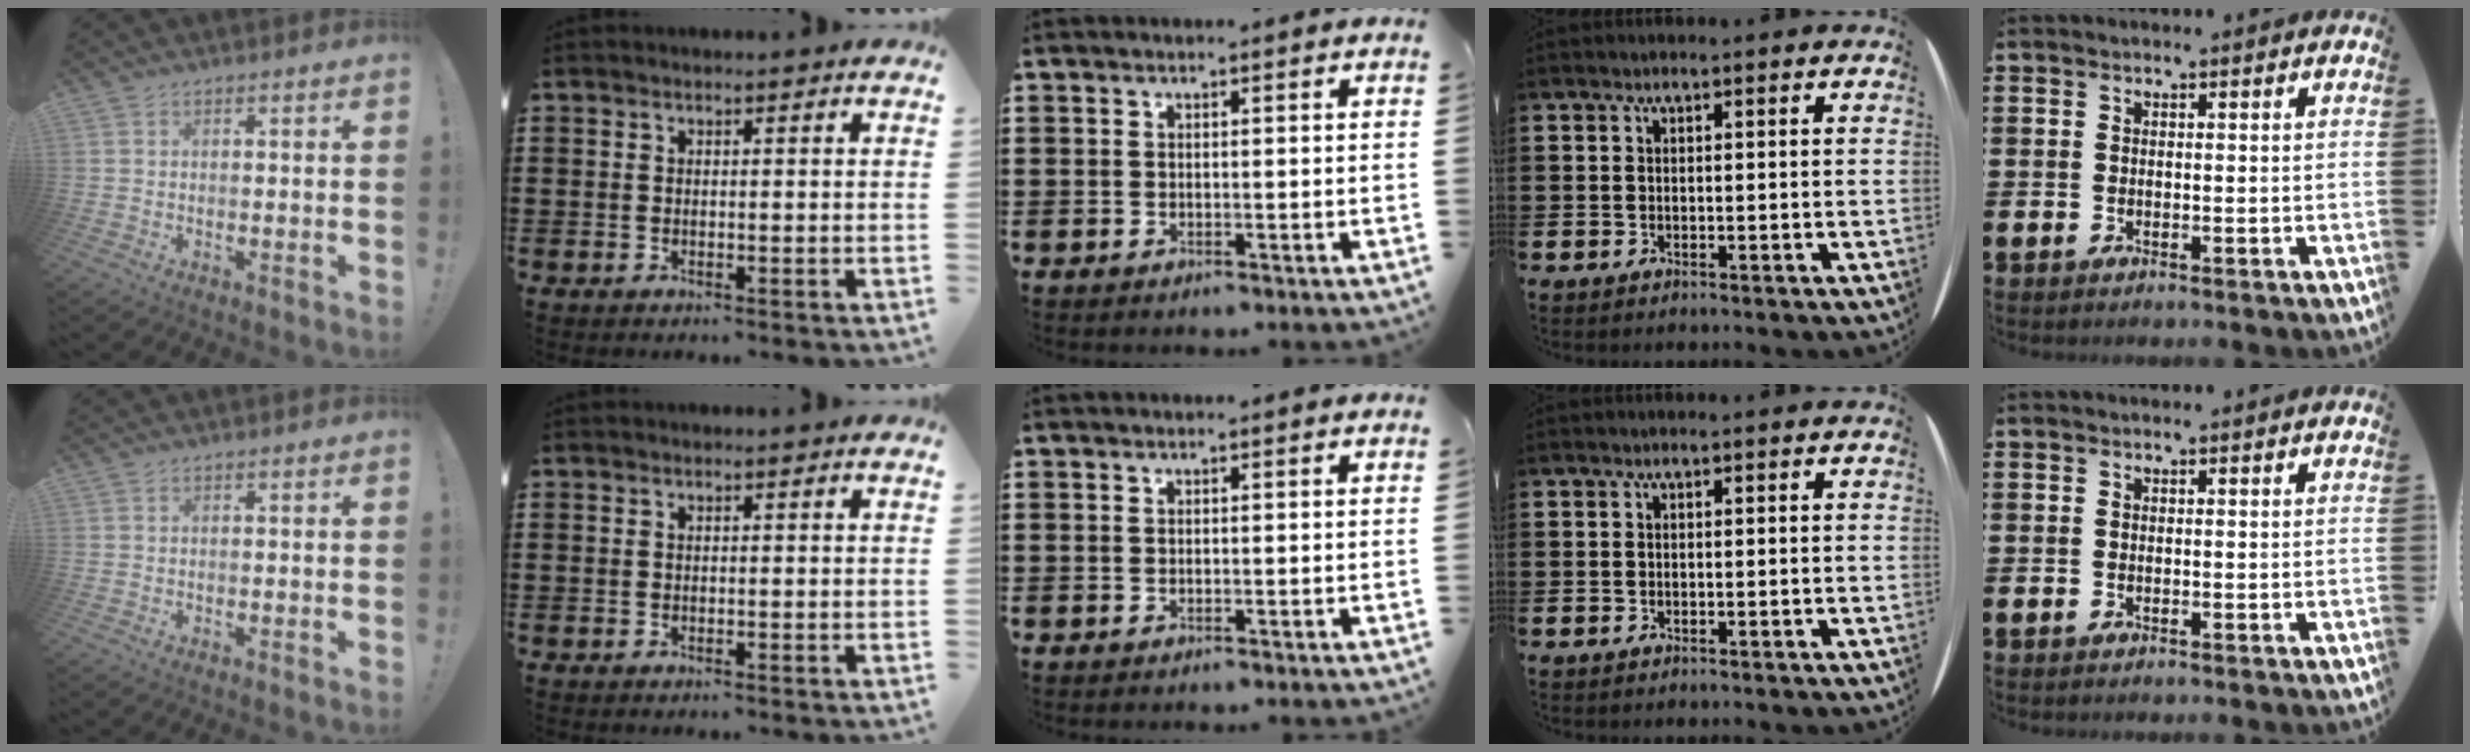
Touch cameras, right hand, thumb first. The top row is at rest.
{}